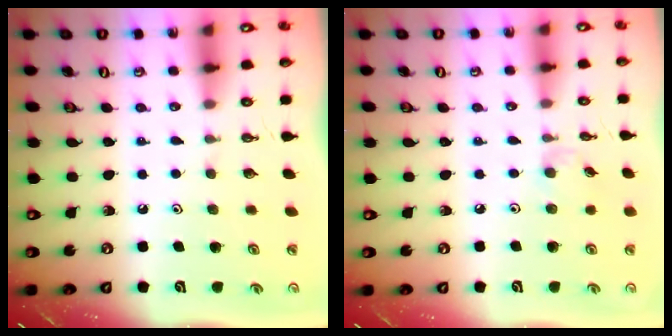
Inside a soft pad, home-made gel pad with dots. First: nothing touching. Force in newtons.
{"total": 2.4, "press": 2.4, "slide": 0.5}